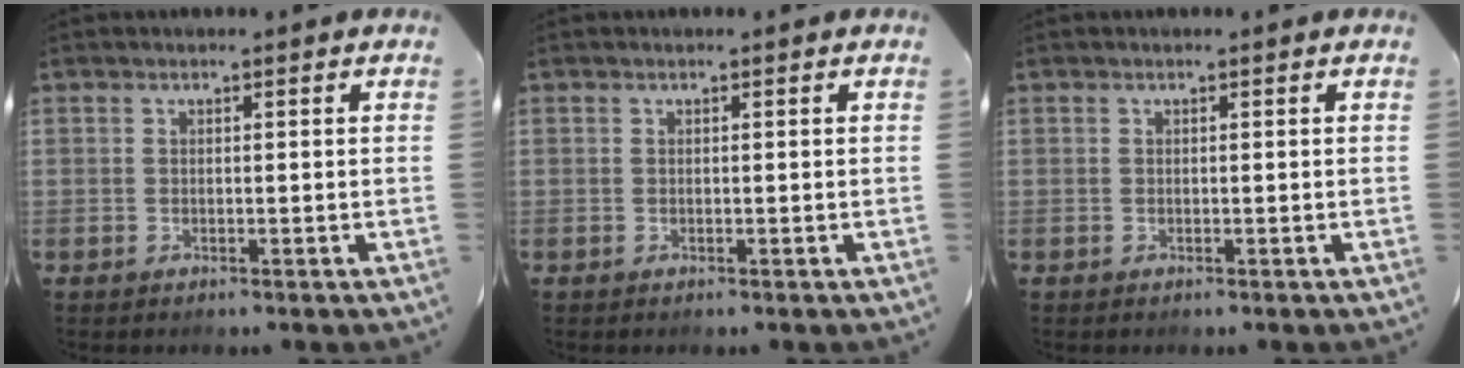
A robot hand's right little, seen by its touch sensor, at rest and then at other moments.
{"total": 0.0}
{"total": 0.0}